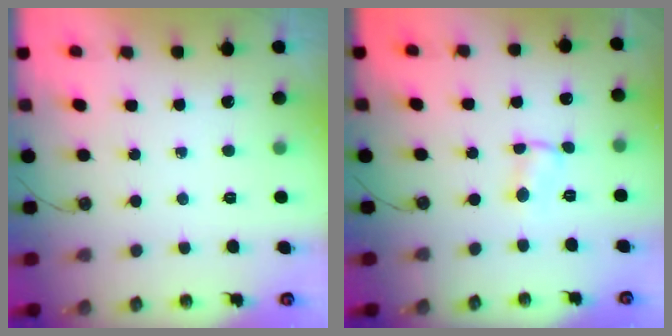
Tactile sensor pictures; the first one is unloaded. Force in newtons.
{"total": 1.0, "press": 1.0, "slide": 0.2}